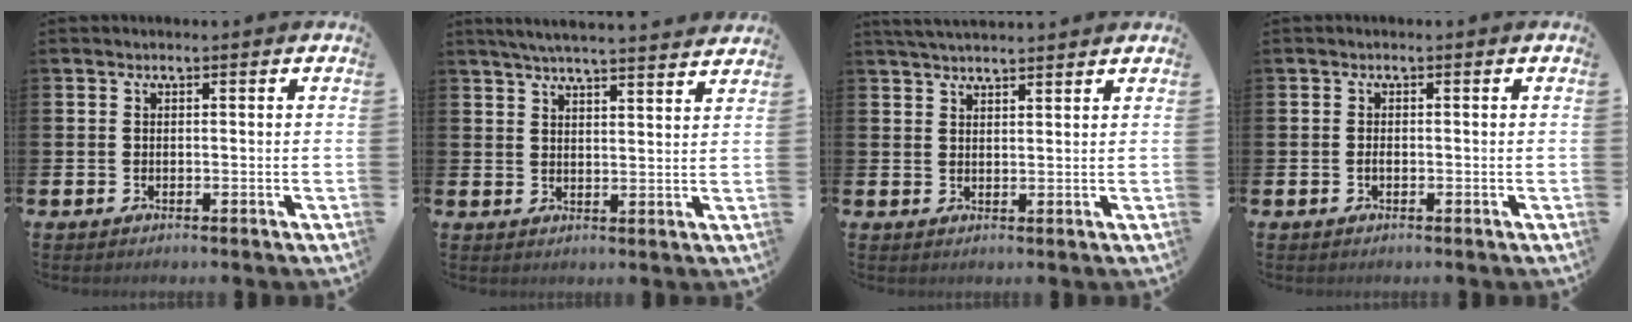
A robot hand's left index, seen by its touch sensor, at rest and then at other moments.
{"total": 5.1, "force": [4.9, -0.3, 1.1], "torque": [-0.026, -0.027, 0.086]}
{"total": 3.1, "force": [3.1, 0.2, 0.6], "torque": [-0.009, -0.012, 0.055]}
{"total": 0.7, "force": [-0.2, 0.3, 0.6], "torque": [-0.011, 0.001, -0.005]}